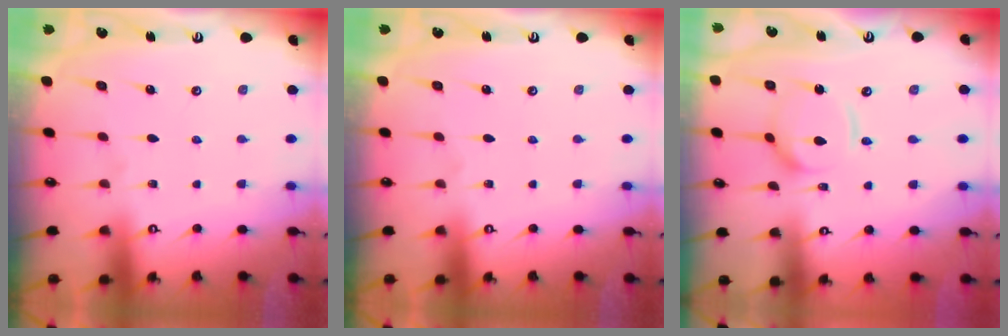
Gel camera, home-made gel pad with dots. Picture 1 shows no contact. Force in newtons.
{"total": 0.0}
{"total": 9.3, "press": 9.2, "slide": 0.9}